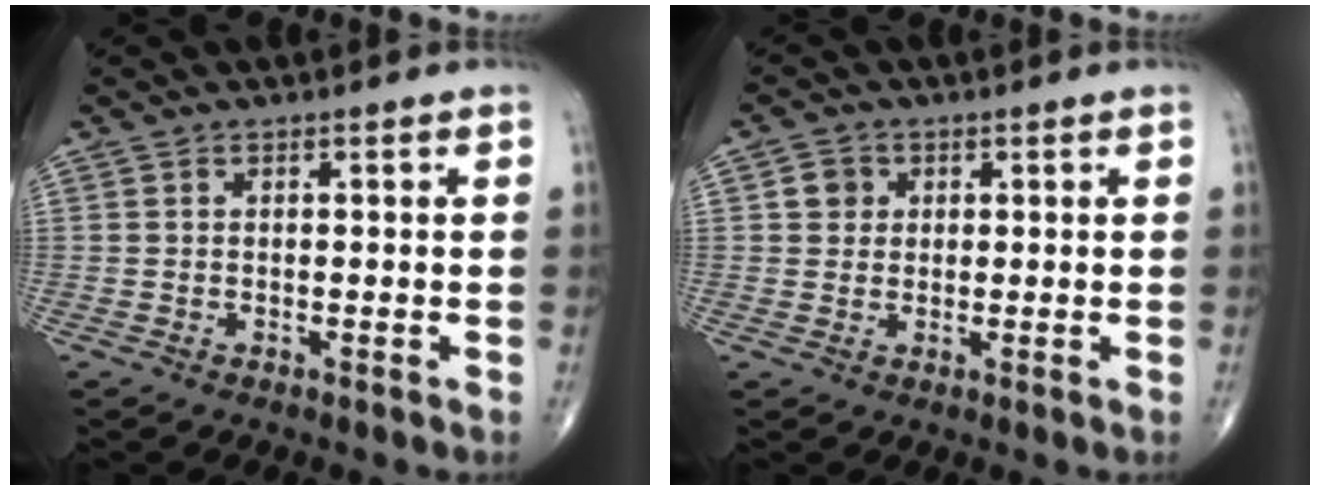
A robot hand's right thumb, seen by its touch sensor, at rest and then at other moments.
{"total": 3.1, "force": [0.8, 2.9, 1.0], "torque": [0.000, 0.000, 0.009]}